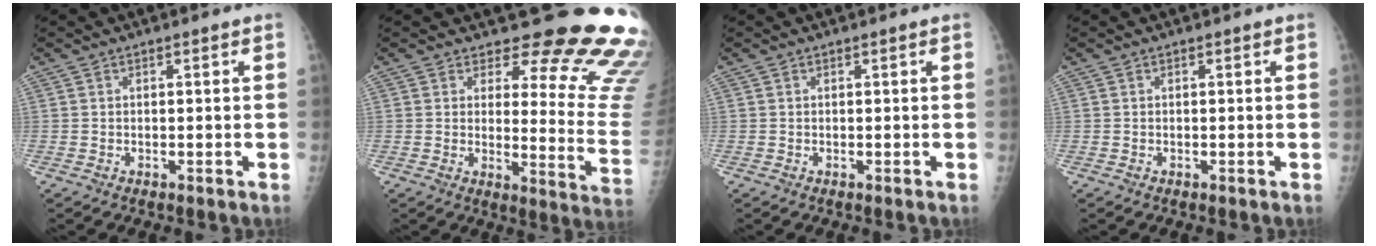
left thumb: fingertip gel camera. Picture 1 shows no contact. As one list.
[{"total": 18.6, "force": [16.3, 5.3, 7.3], "torque": [-0.039, -0.163, 0.173]}, {"total": 0.0}, {"total": 0.0}]